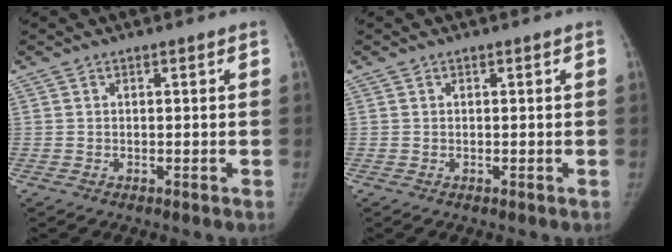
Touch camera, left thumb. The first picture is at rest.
{"total": 0.0}